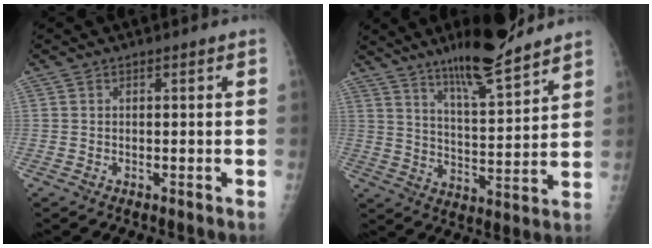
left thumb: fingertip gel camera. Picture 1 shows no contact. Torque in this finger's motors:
{"motor_torque": [0.18, 0.12, 0.33, -0.14, 0.05]}